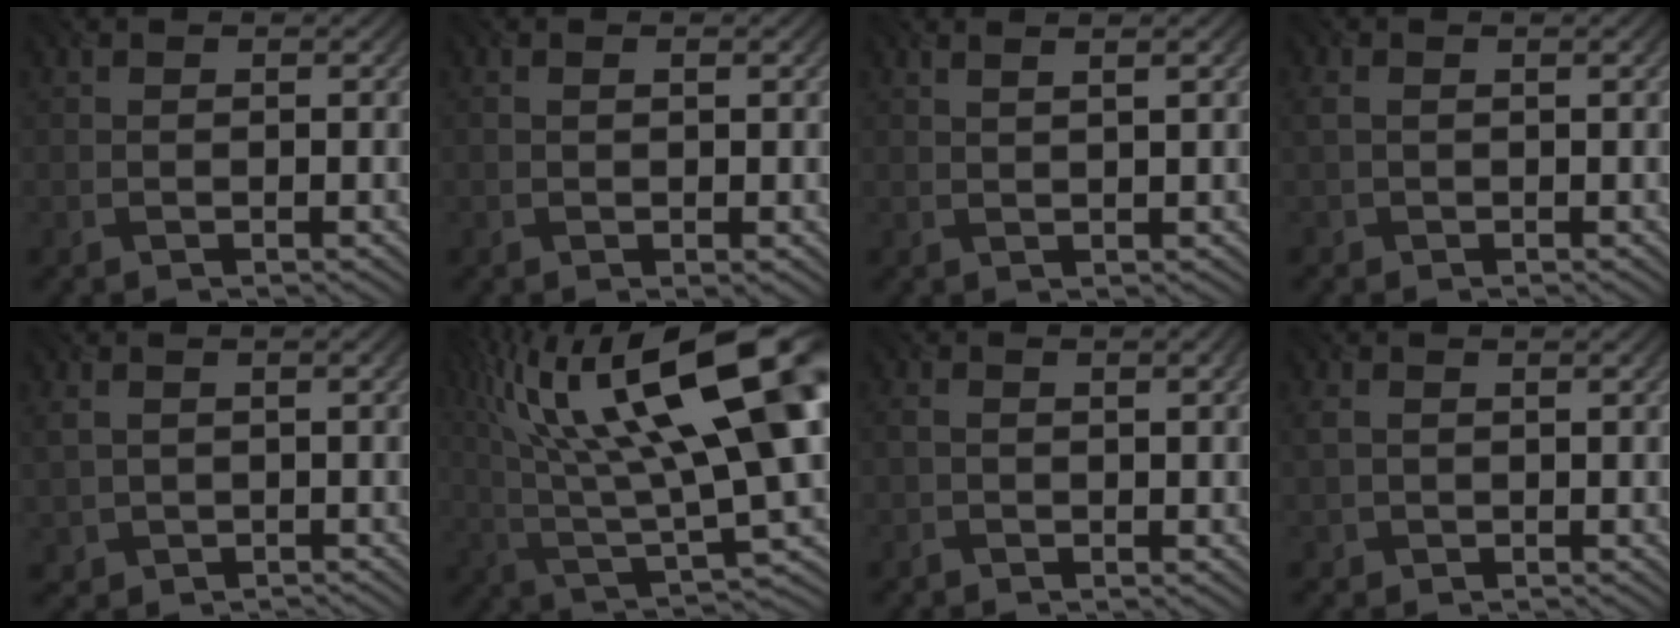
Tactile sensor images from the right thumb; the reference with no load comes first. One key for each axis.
{"total": 1.4, "fx": 0.3, "fy": 0.1, "fz": 1.4, "tx": -0.023, "ty": 0.004, "tz": 0.006}
{"total": 2.7, "fx": 1.4, "fy": 0.5, "fz": 2.3, "tx": -0.028, "ty": 0.008, "tz": 0.016}
{"total": 2.0, "fx": 0.6, "fy": 1.0, "fz": 1.6, "tx": -0.040, "ty": 0.005, "tz": 0.008}
{"total": 3.9, "fx": 0.1, "fy": 2.8, "fz": 2.7, "tx": -0.068, "ty": -0.009, "tz": 0.004}
{"total": 20.6, "fx": 7.2, "fy": 6.2, "fz": 18.2, "tx": -0.330, "ty": 0.034, "tz": 0.132}
{"total": 2.9, "fx": 0.0, "fy": 1.1, "fz": 2.7, "tx": -0.053, "ty": 0.002, "tz": 0.001}
{"total": 2.4, "fx": 0.3, "fy": 1.7, "fz": 1.7, "tx": -0.044, "ty": 0.002, "tz": 0.003}